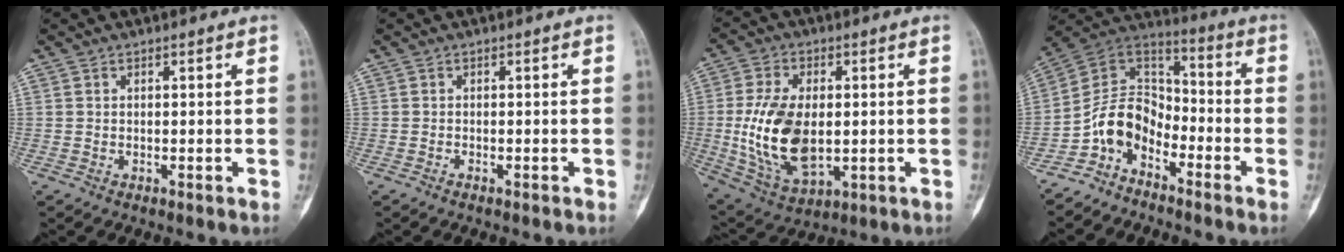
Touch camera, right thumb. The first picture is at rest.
{"total": 0.7, "force": [-0.6, 0.2, 0.4], "torque": [-0.011, 0.001, -0.006]}
{"total": 16.1, "force": [-0.6, 9.4, 13.1], "torque": [-0.251, -0.005, 0.007]}
{"total": 10.9, "force": [-6.3, 7.2, 5.2], "torque": [-0.076, 0.084, -0.137]}